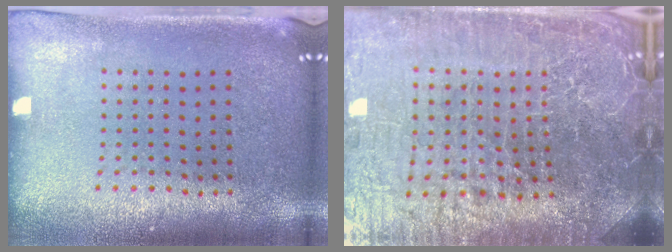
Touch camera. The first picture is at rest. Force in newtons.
{"total": 7.1, "press": 6.3, "slide": 3.5}